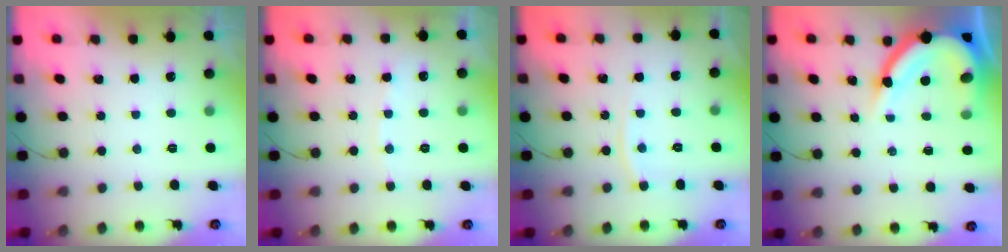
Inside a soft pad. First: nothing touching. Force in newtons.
{"total": 3.5, "press": 3.5, "slide": 0.6}
{"total": 3.8, "press": 3.8, "slide": 0.4}
{"total": 14.8, "press": 14.7, "slide": 1.5}